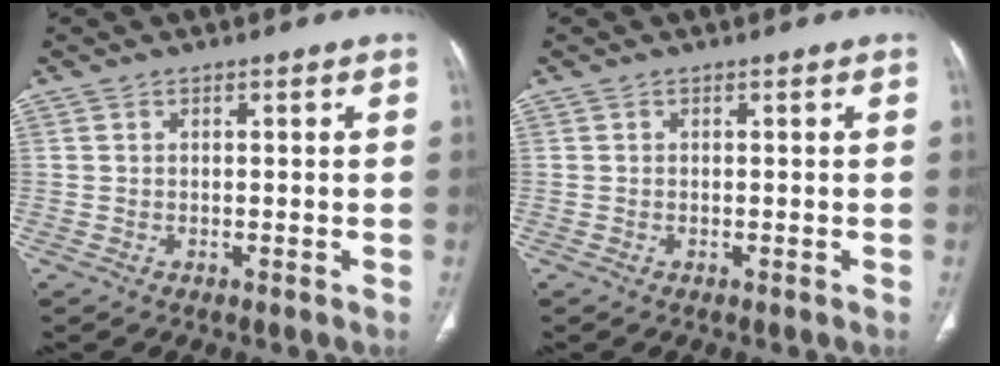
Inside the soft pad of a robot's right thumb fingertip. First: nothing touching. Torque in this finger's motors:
{"motor_torque": [-0.32, -0.45, -0.43, -0.45, 0.03]}